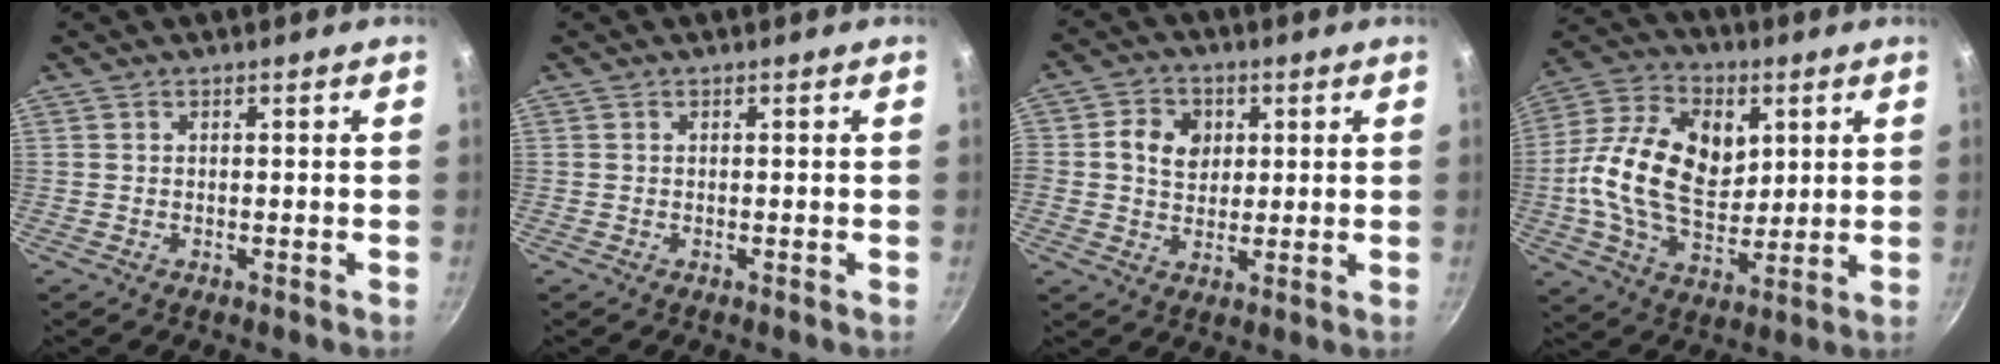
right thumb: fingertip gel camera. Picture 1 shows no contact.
{"total": 0.0}
{"total": 7.0, "force": [1.5, 6.0, 3.3], "torque": [-0.032, -0.005, 0.013]}
{"total": 19.3, "force": [2.9, 12.8, 14.1], "torque": [-0.237, 0.002, 0.040]}